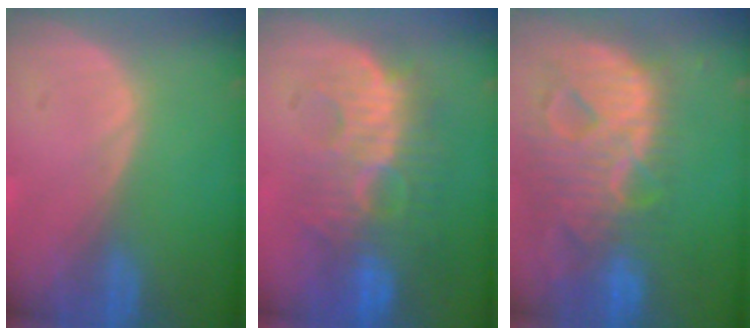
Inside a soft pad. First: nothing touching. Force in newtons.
{"total": 10.2, "press": 9.7, "slide": 3.0}
{"total": 13.1, "press": 11.1, "slide": 6.9}